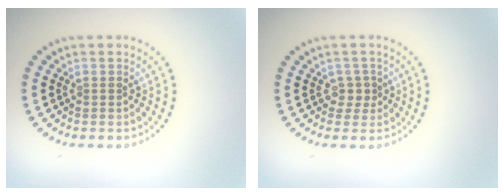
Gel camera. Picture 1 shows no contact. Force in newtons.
{"total": 1.4, "press": 1.1, "slide": 0.8}